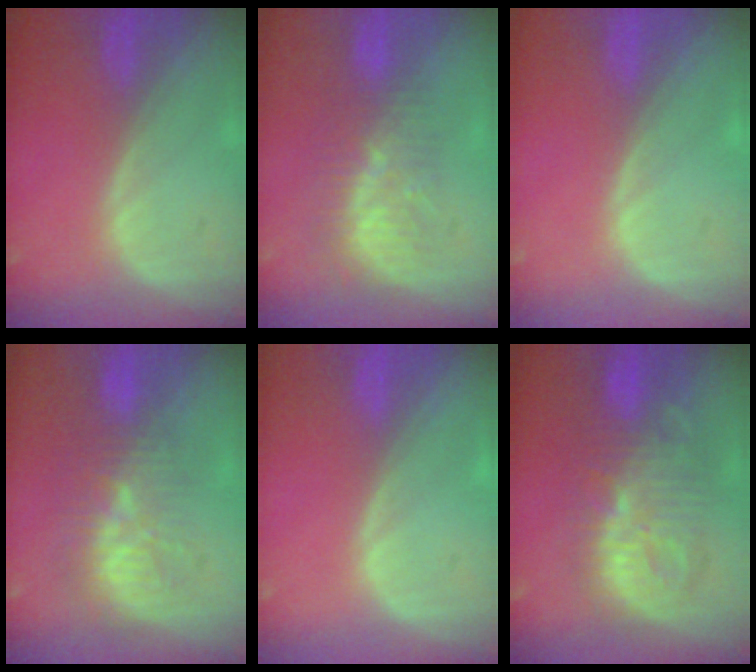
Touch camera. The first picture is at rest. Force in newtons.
{"total": 8.5, "press": 7.4, "slide": 4.1}
{"total": 0.0}
{"total": 9.8, "press": 8.9, "slide": 4.0}
{"total": 0.0}
{"total": 10.3, "press": 10.3, "slide": 0.4}